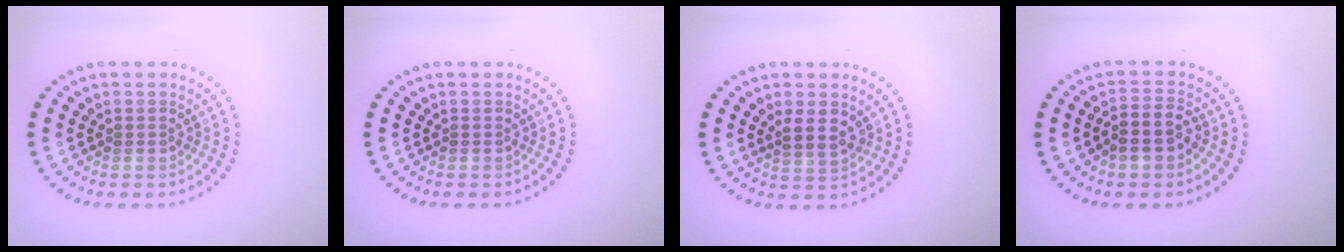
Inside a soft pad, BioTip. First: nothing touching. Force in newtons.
{"total": 0.0}
{"total": 2.4, "press": 2.2, "slide": 1.0}
{"total": 2.8, "press": 2.5, "slide": 1.3}